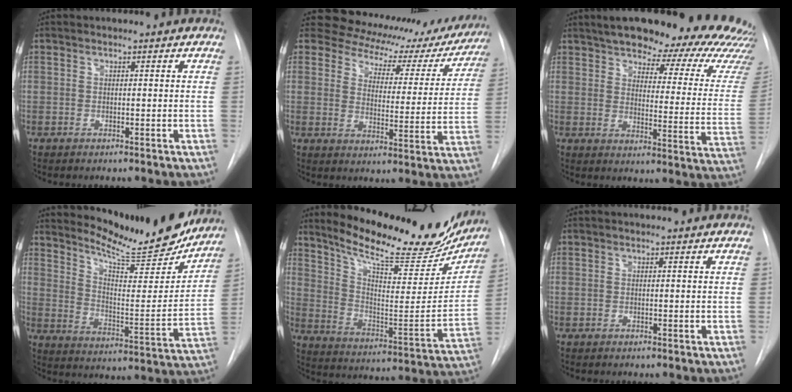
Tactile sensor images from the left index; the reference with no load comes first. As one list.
[{"total": 19.2, "force": [16.3, 8.5, 5.6], "torque": [-0.063, -0.005, 0.180]}, {"total": 26.6, "force": [23.2, 5.3, 12.0], "torque": [-0.165, -0.078, 0.264]}, {"total": 19.4, "force": [18.0, 2.3, 7.1], "torque": [-0.107, -0.059, 0.250]}, {"total": 24.6, "force": [21.2, 6.0, 10.9], "torque": [-0.164, -0.043, 0.296]}, {"total": 0.0}]